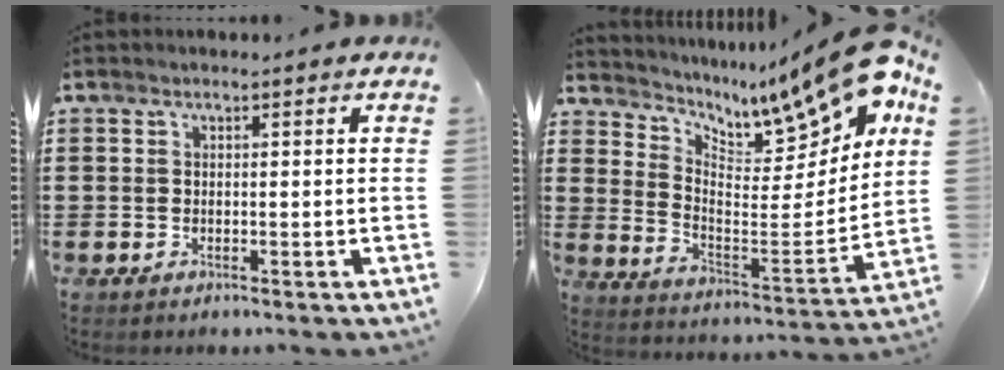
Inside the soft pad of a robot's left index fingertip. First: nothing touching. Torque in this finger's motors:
{"motor_torque": [1.73, -0.41, 0.97, 0.21]}